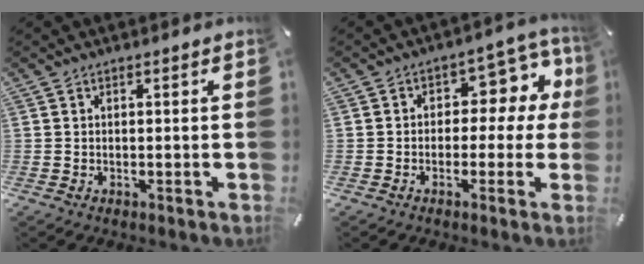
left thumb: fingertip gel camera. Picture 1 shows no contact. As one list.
[{"total": 9.3, "force": [1.6, 6.4, 6.6], "torque": [-0.071, -0.014, 0.023]}]